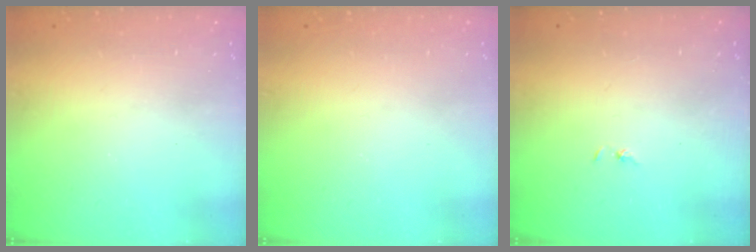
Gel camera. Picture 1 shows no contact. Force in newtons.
{"total": 0.0}
{"total": 0.7, "press": 0.7, "slide": 0.1}